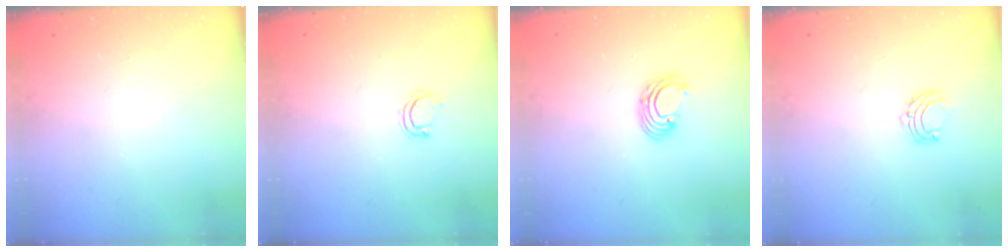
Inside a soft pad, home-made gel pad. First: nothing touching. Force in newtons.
{"total": 4.3, "press": 4.2, "slide": 1.0}
{"total": 2.8, "press": 2.8, "slide": 0.2}
{"total": 5.3, "press": 5.3, "slide": 0.5}